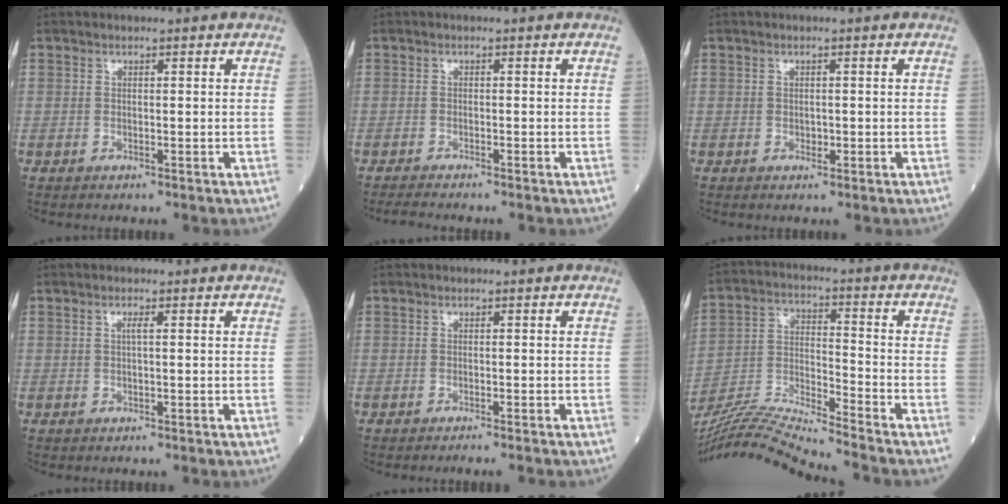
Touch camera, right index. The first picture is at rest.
{"total": 1.6, "force": [-1.5, -0.3, 0.5], "torque": [-0.020, -0.010, -0.029]}
{"total": 0.7, "force": [-0.2, 0.5, 0.4], "torque": [-0.006, 0.001, -0.003]}
{"total": 0.8, "force": [0.1, -0.1, 0.8], "torque": [-0.016, 0.002, 0.001]}
{"total": 2.6, "force": [-2.3, -0.2, 1.2], "torque": [-0.011, -0.001, -0.030]}
{"total": 14.1, "force": [-13.2, -2.2, 4.6], "torque": [-0.083, -0.002, -0.243]}